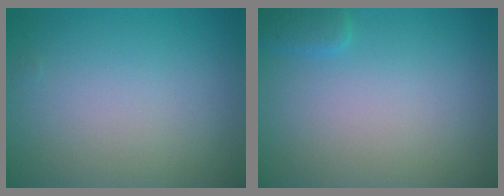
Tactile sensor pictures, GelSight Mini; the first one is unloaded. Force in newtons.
{"total": 1.2, "press": 1.2, "slide": 0.1}